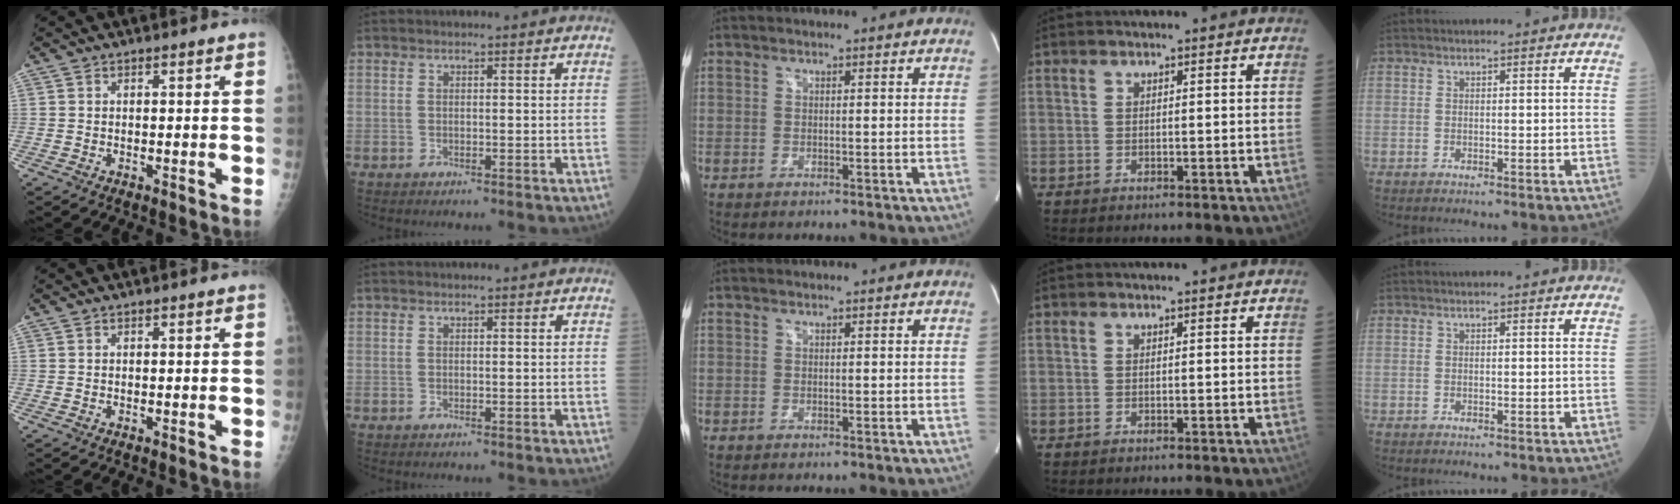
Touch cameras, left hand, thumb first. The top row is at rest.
{}